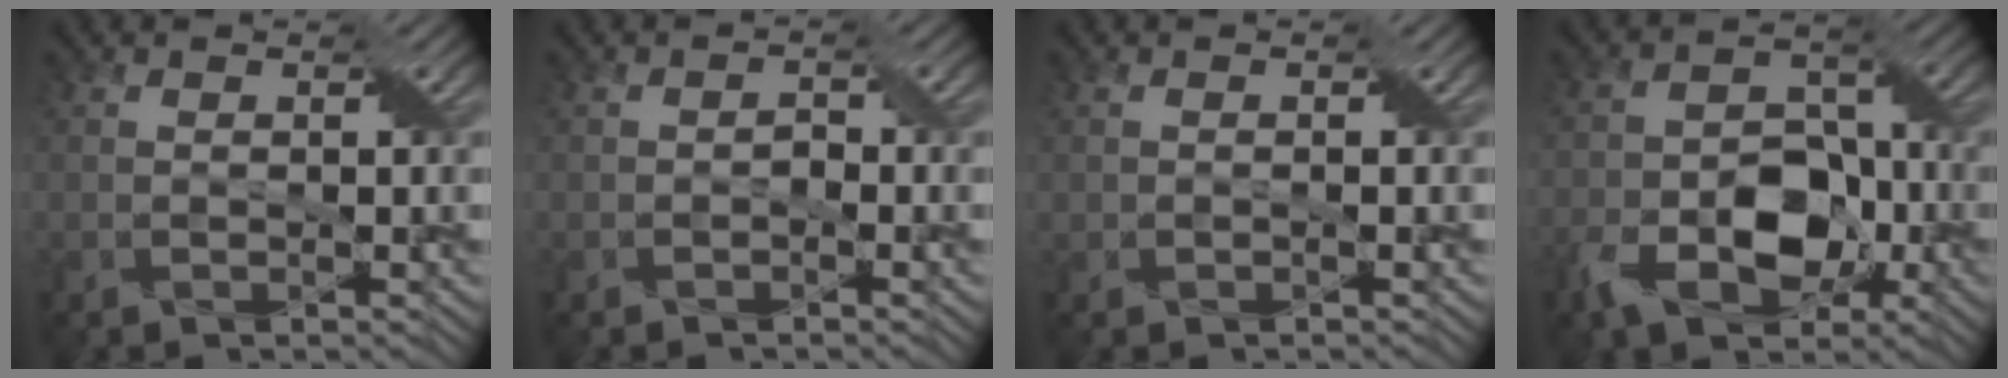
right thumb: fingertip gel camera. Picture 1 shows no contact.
{"total": 0.8, "force": [-0.5, 0.5, 0.4], "torque": [-0.009, 0.005, -0.011]}
{"total": 0.6, "force": [-0.2, 0.4, 0.4], "torque": [-0.009, 0.002, -0.003]}
{"total": 9.4, "force": [-4.2, 5.8, 6.1], "torque": [-0.110, -0.003, -0.082]}